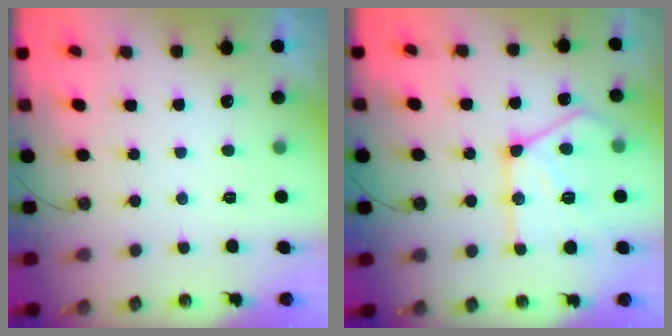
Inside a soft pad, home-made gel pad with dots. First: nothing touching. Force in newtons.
{"total": 17.5, "press": 17.5, "slide": 1.4}